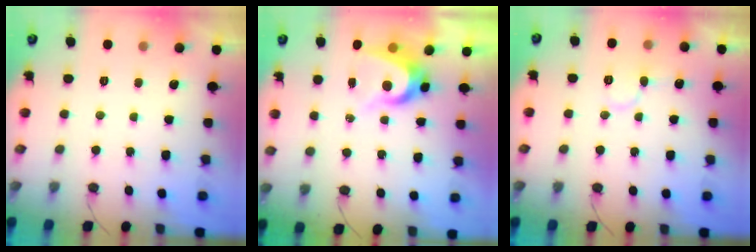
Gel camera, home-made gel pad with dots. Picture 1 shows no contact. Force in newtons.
{"total": 6.8, "press": 6.7, "slide": 0.4}
{"total": 8.5, "press": 8.3, "slide": 1.9}